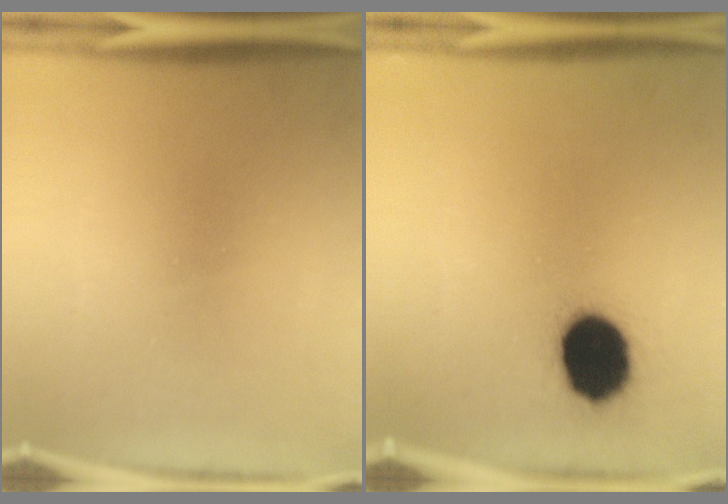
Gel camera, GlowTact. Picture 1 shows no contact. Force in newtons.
{"total": 14.8}